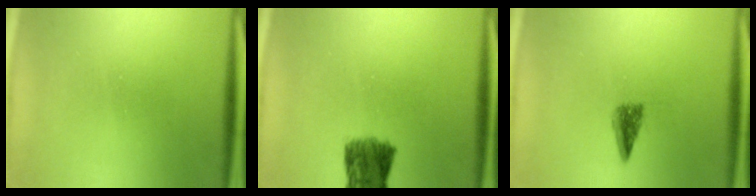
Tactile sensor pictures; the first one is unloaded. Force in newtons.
{"total": 7.4}
{"total": 2.7}